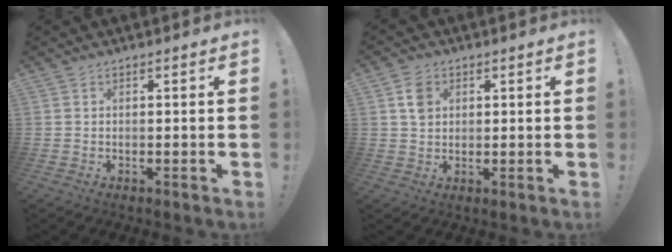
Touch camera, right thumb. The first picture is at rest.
{"total": 5.1, "force": [1.6, 3.9, 2.8], "torque": [-0.037, 0.001, 0.031]}